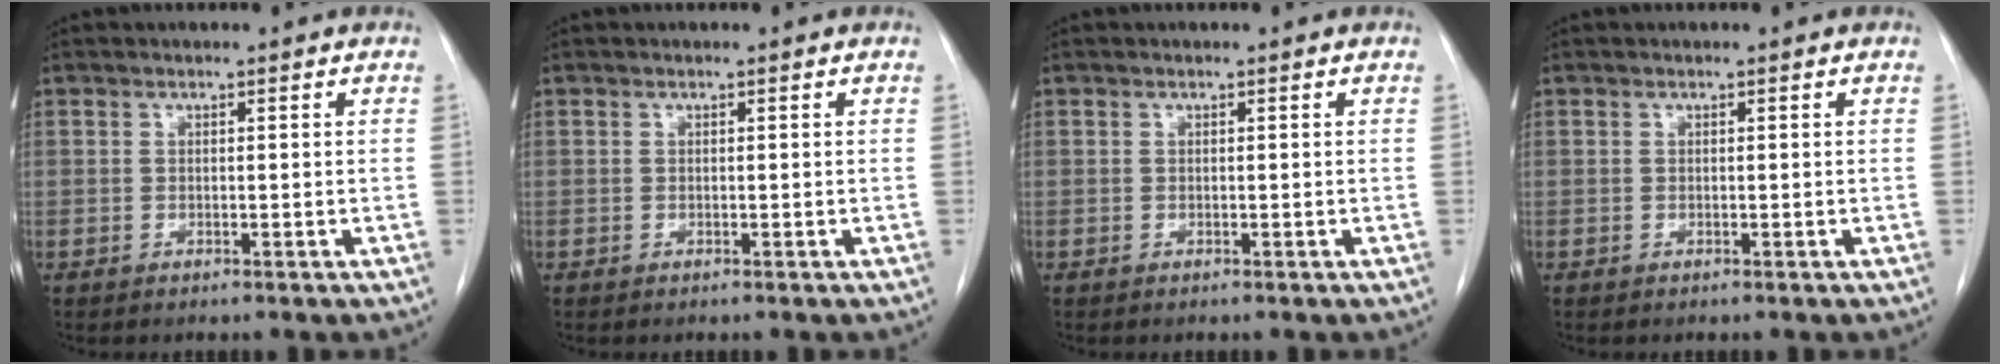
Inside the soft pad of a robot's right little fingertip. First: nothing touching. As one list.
[{"total": 0.0}, {"total": 0.0}, {"total": 0.0}]